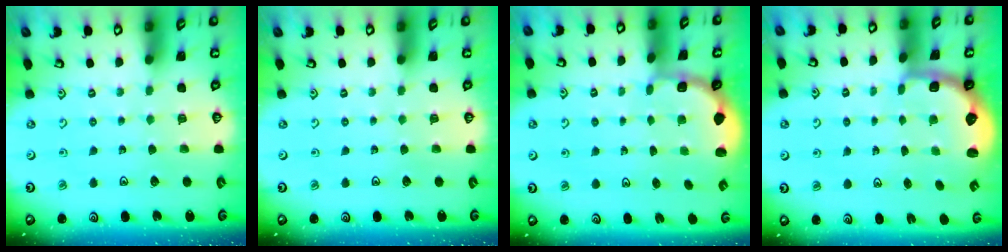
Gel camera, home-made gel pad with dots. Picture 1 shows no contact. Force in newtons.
{"total": 0.0}
{"total": 1.8, "press": 1.6, "slide": 0.7}
{"total": 2.6, "press": 2.0, "slide": 1.7}